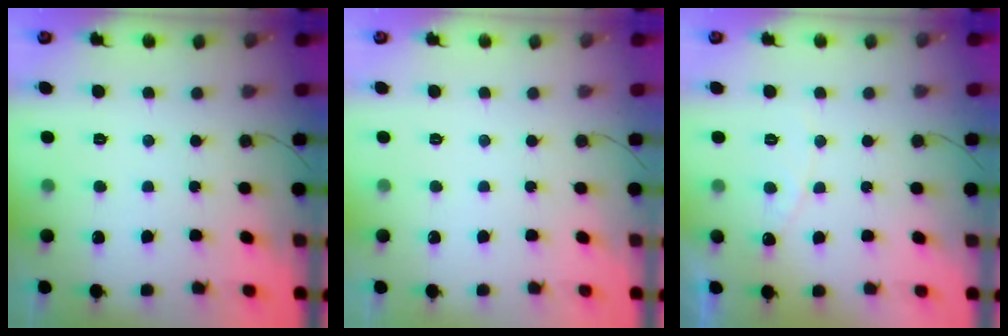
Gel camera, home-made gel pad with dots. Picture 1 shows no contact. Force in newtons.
{"total": 0.0}
{"total": 4.5, "press": 4.5, "slide": 0.4}